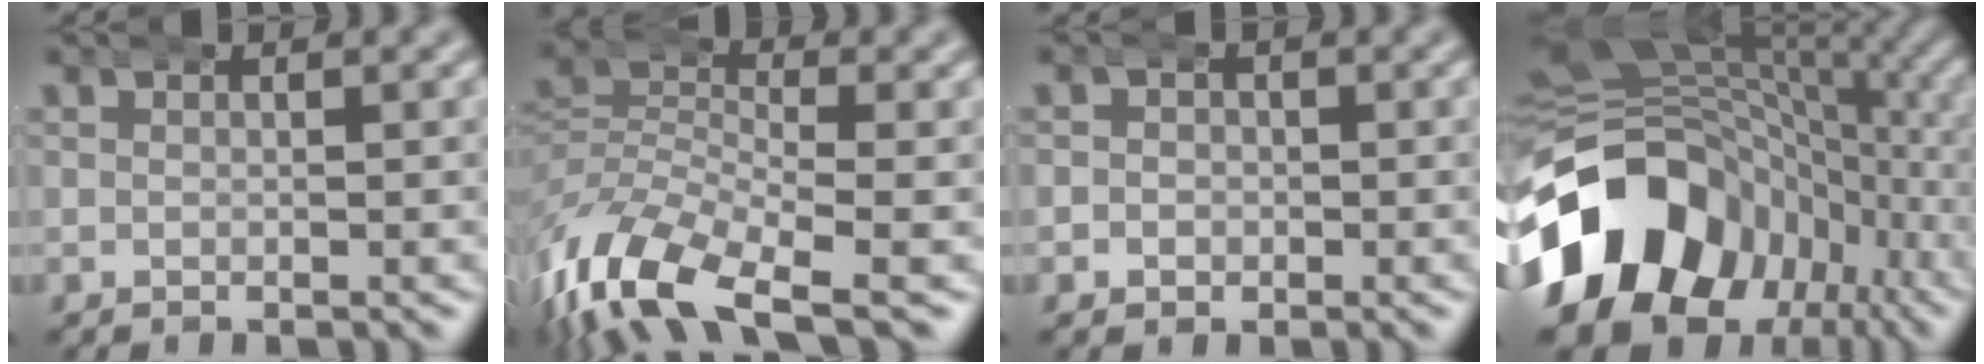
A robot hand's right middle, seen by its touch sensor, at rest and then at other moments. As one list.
[{"total": 10.4, "force": [-5.3, 5.8, 6.9], "torque": [-0.171, -0.049, -0.066]}, {"total": 2.0, "force": [-0.5, 1.9, 0.3], "torque": [-0.008, -0.003, -0.013]}, {"total": 20.0, "force": [-4.6, 15.4, 11.9], "torque": [-0.198, -0.025, -0.070]}]